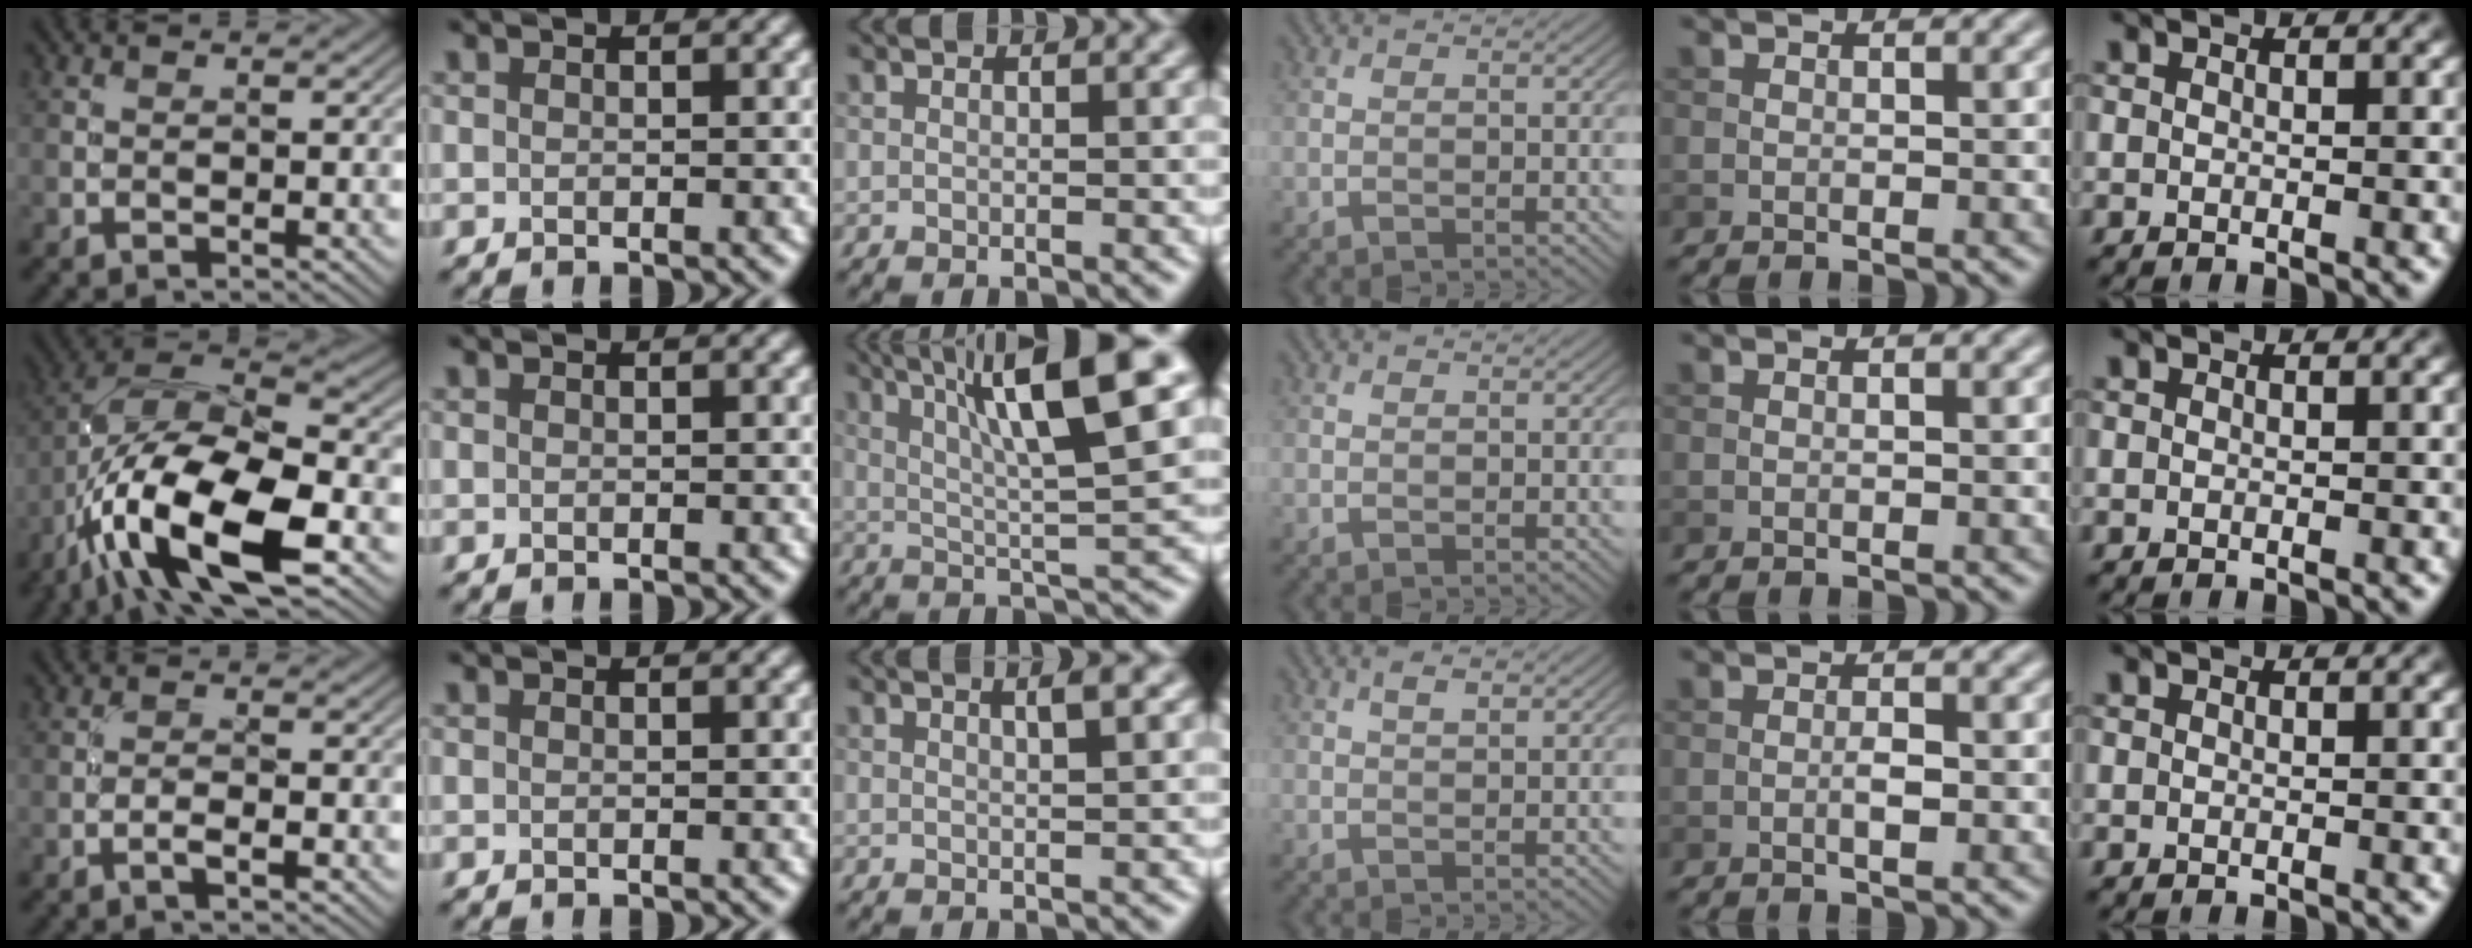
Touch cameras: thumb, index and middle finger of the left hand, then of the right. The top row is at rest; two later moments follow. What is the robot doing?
{"motion": "unscrew", "object": "medicine bottle"}